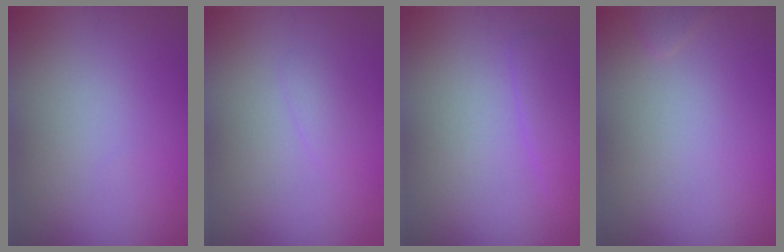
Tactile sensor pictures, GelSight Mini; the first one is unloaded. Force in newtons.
{"total": 1.0, "press": 1.0, "slide": 0.1}
{"total": 1.9, "press": 1.9, "slide": 0.2}
{"total": 0.6, "press": 0.6, "slide": 0.1}